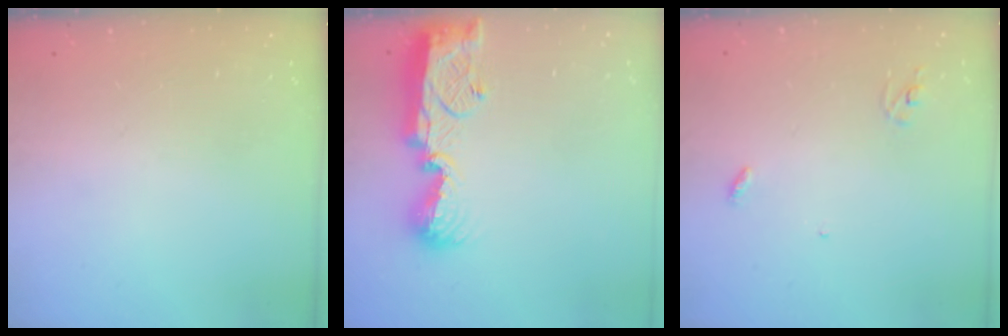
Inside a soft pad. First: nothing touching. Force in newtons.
{"total": 12.8, "press": 12.7, "slide": 1.1}
{"total": 2.9, "press": 2.9, "slide": 0.2}